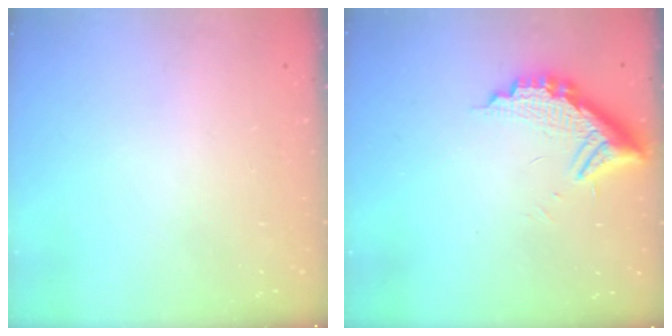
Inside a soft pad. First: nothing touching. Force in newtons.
{"total": 11.9, "press": 11.9, "slide": 0.7}